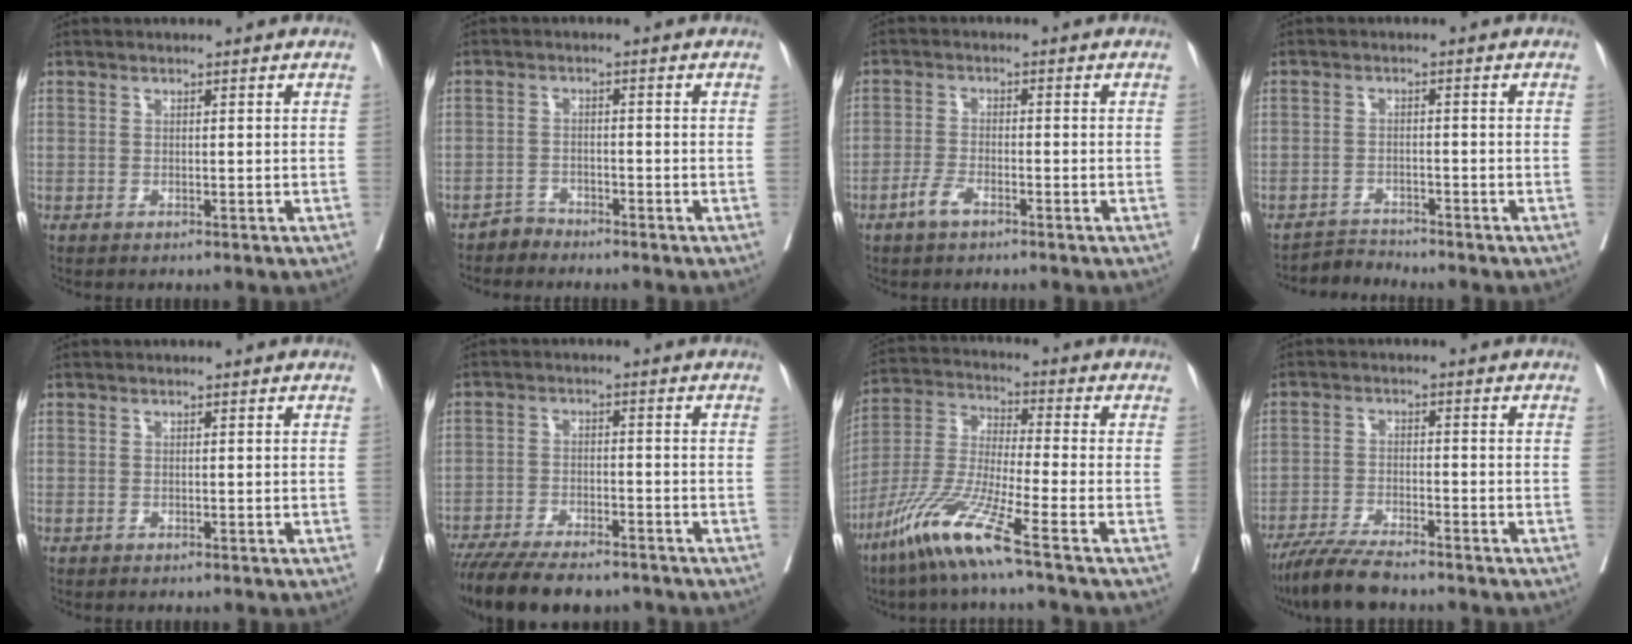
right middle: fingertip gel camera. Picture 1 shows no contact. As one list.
[{"total": 1.9, "force": [-1.7, 0.5, -0.8], "torque": [0.020, -0.001, -0.031]}, {"total": 2.9, "force": [-2.0, 0.7, 1.9], "torque": [-0.042, 0.000, -0.041]}, {"total": 2.7, "force": [-2.3, -0.4, -1.3], "torque": [0.031, -0.010, -0.037]}, {"total": 0.0}, {"total": 14.5, "force": [-12.0, 3.8, 7.1], "torque": [-0.139, -0.021, -0.187]}, {"total": 12.1, "force": [-7.5, -0.7, 9.5], "torque": [-0.203, -0.037, -0.157]}, {"total": 7.4, "force": [-6.3, 0.5, 3.8], "torque": [-0.070, -0.023, -0.115]}]